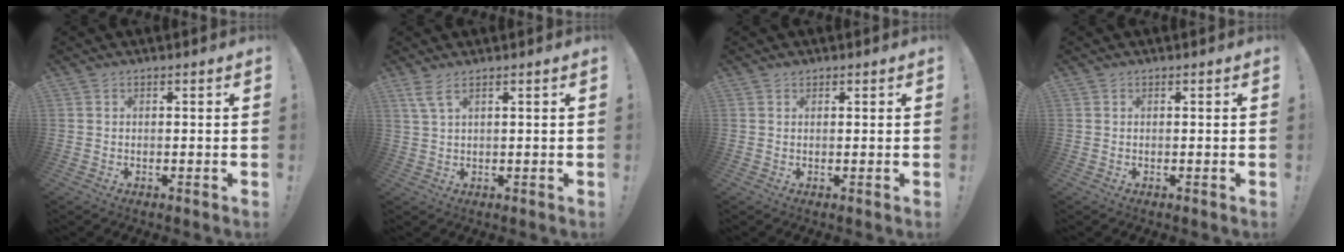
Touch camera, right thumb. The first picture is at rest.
{"total": 3.8, "force": [2.3, 0.6, 3.0], "torque": [-0.064, -0.005, 0.042]}
{"total": 0.9, "force": [0.7, 0.5, 0.2], "torque": [0.001, -0.001, 0.012]}
{"total": 0.0}